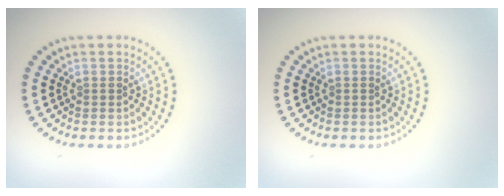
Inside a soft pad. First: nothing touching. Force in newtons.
{"total": 0.0}